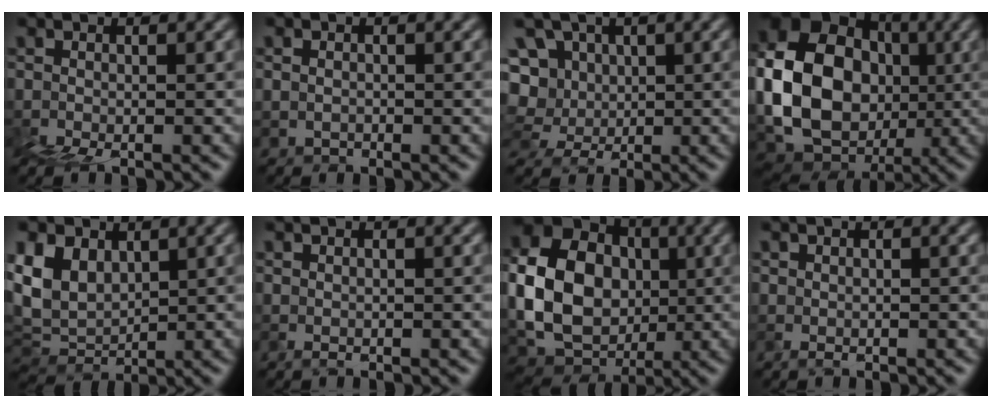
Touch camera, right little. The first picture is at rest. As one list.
[{"total": 1.7, "force": [1.2, -0.4, -1.1], "torque": [0.039, 0.004, 0.019]}, {"total": 8.2, "force": [3.5, 6.7, 3.1], "torque": [-0.065, 0.047, 0.044]}, {"total": 12.0, "force": [0.7, 9.8, 7.0], "torque": [-0.141, 0.003, 0.014]}, {"total": 5.1, "force": [3.3, 3.2, 2.1], "torque": [-0.062, 0.010, 0.068]}, {"total": 1.1, "force": [0.7, -0.4, -0.7], "torque": [0.021, 0.002, 0.018]}, {"total": 10.2, "force": [1.2, 8.4, 5.7], "torque": [-0.087, 0.003, 0.027]}, {"total": 1.0, "force": [0.7, -0.1, -0.7], "torque": [0.022, 0.001, 0.018]}]